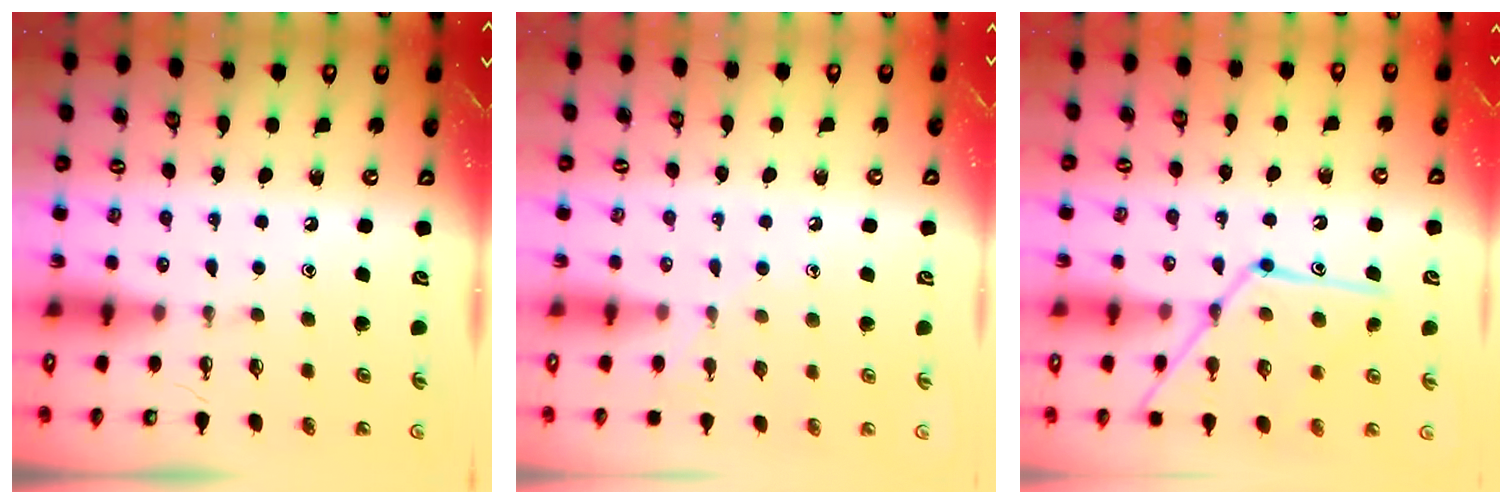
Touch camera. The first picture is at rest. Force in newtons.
{"total": 6.4, "press": 6.4, "slide": 0.7}
{"total": 14.2, "press": 14.1, "slide": 0.9}